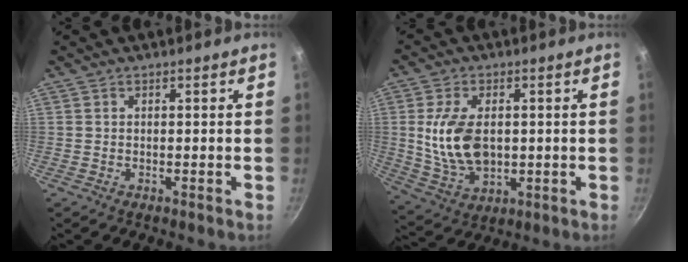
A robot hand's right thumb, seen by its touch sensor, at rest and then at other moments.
{"total": 12.4, "force": [0.7, 7.6, 9.8], "torque": [-0.176, -0.011, 0.022]}